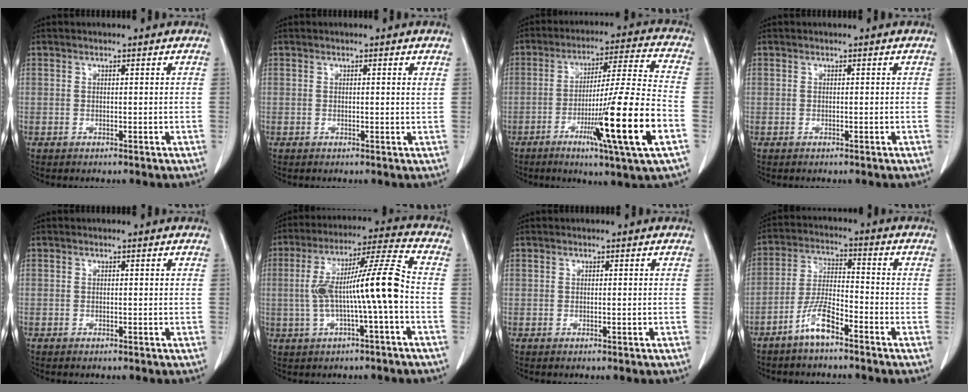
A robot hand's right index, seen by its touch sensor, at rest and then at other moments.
{"total": 0.7, "force": [0.4, -0.1, 0.6], "torque": [-0.008, 0.000, 0.003]}
{"total": 17.2, "force": [-6.1, -1.4, 16.0], "torque": [-0.272, -0.019, -0.103]}
{"total": 0.0}
{"total": 0.0}
{"total": 12.6, "force": [-1.5, 0.1, 12.5], "torque": [-0.227, 0.028, -0.028]}
{"total": 0.0}
{"total": 6.5, "force": [-4.4, 1.2, 4.6], "torque": [-0.099, 0.001, -0.088]}